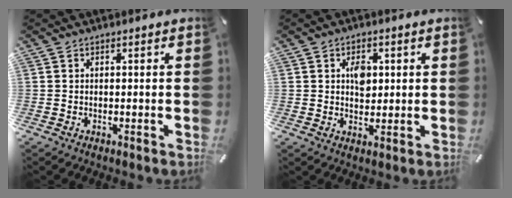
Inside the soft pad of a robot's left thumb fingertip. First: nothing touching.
{"total": 4.7, "force": [1.1, 3.5, 3.0], "torque": [-0.023, -0.007, 0.010]}